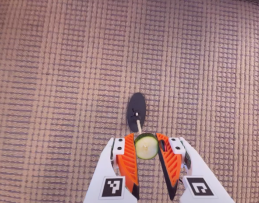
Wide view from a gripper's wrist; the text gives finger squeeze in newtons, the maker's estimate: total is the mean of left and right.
{"total": 8.5, "left": 8.5, "right": 8.4}